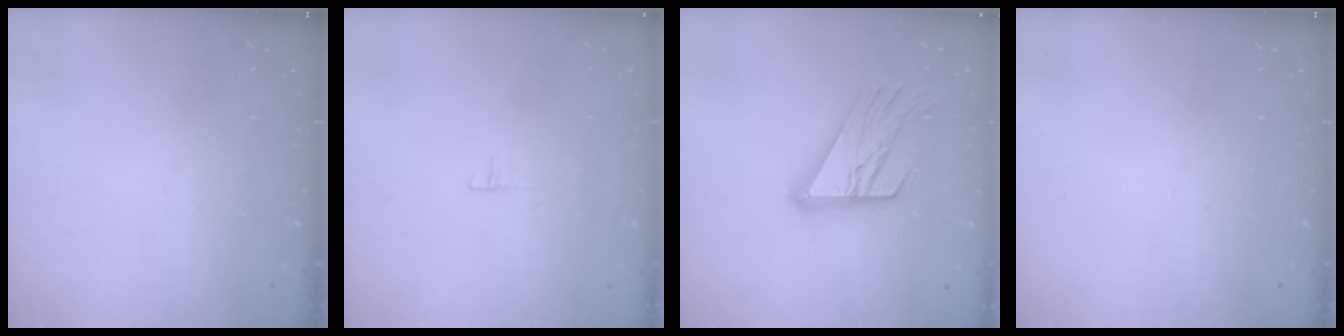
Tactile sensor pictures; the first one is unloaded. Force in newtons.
{"total": 3.6, "press": 3.5, "slide": 0.3}
{"total": 17.2, "press": 17.1, "slide": 1.8}
{"total": 0.0}